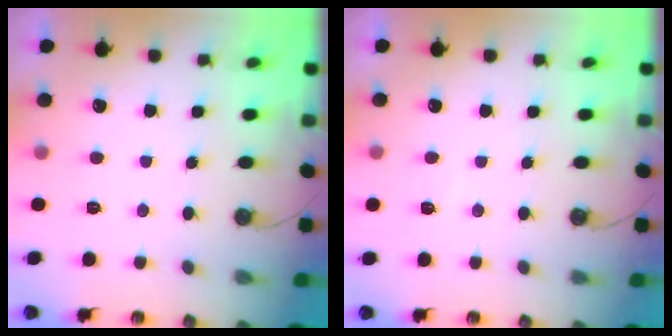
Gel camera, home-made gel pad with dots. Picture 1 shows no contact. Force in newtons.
{"total": 3.9, "press": 3.8, "slide": 0.6}